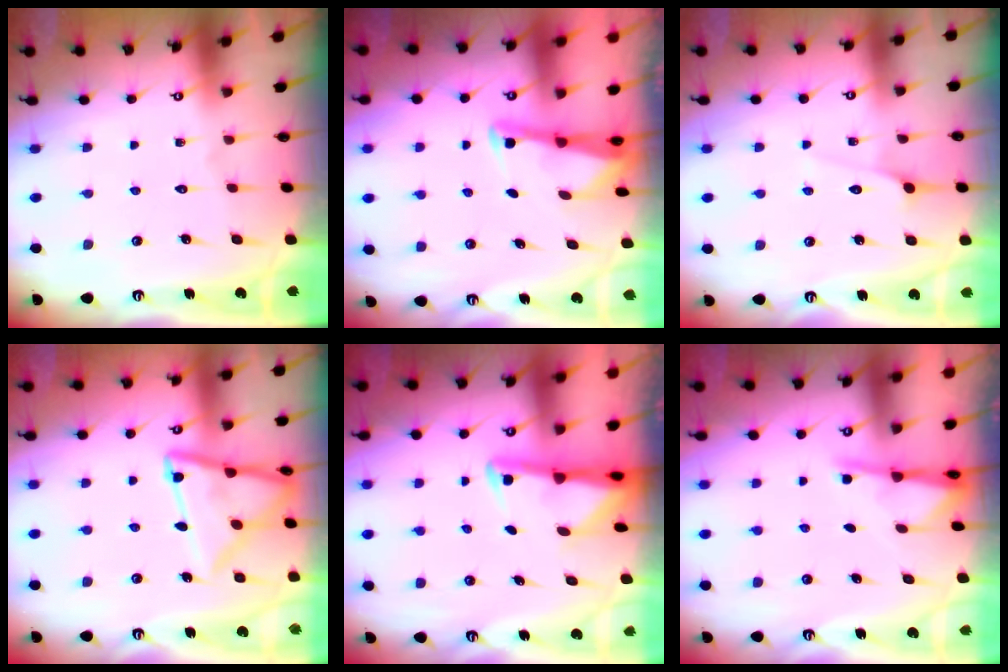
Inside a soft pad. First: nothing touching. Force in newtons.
{"total": 2.9, "press": 2.9, "slide": 0.2}
{"total": 4.2, "press": 4.1, "slide": 0.6}
{"total": 14.1, "press": 14.0, "slide": 1.3}
{"total": 2.8, "press": 2.7, "slide": 0.7}
{"total": 1.9, "press": 1.9, "slide": 0.3}